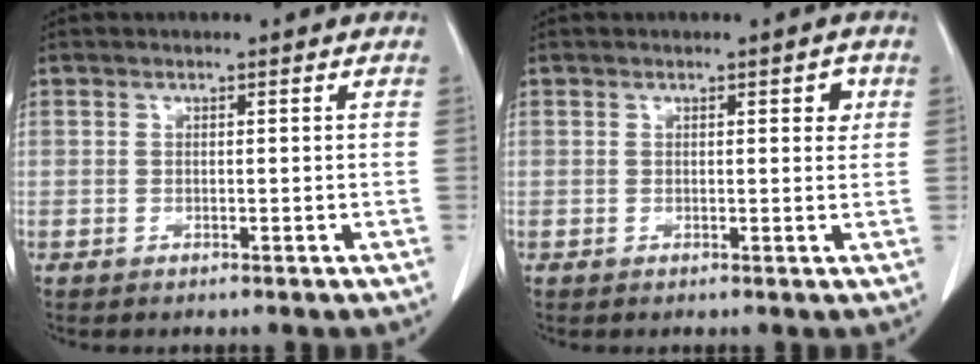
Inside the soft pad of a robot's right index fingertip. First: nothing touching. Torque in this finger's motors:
{"motor_torque": [0.18, -0.06, 0.02, 0.00]}